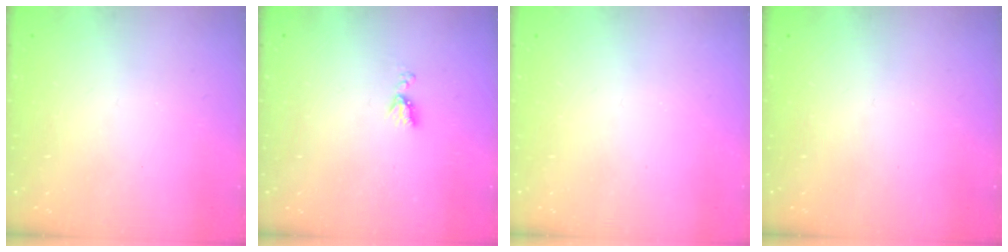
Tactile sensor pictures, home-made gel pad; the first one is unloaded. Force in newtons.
{"total": 5.6, "press": 5.5, "slide": 0.8}
{"total": 0.0}
{"total": 0.0}